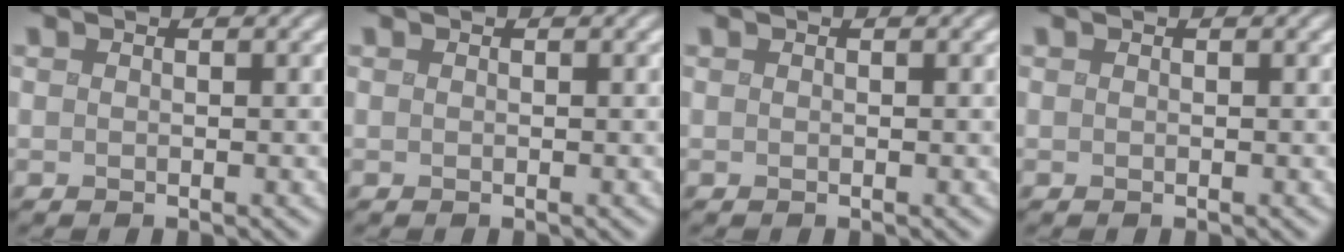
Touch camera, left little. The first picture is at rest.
{"total": 0.0}
{"total": 0.0}
{"total": 0.0}